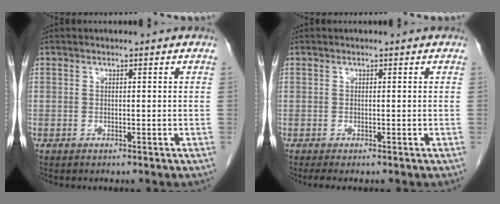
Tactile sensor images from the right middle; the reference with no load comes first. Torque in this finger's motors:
{"motor_torque": [0.14, -0.05, -0.01, 0.00]}